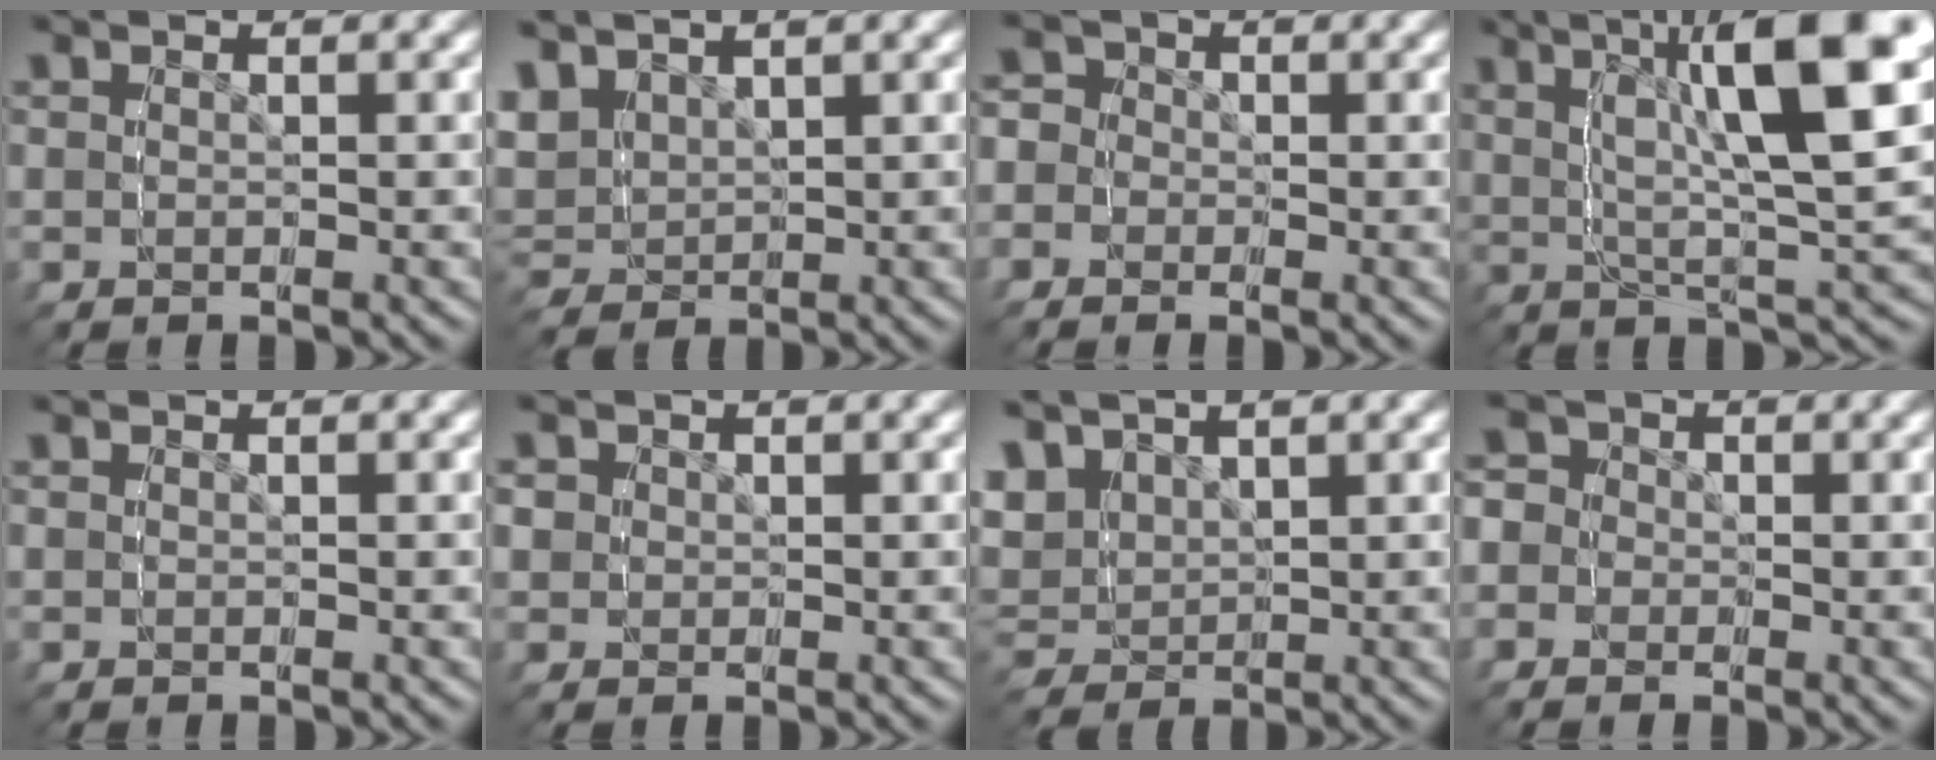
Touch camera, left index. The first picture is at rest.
{"total": 4.4, "force": [1.8, 3.6, 1.8], "torque": [-0.061, 0.003, 0.037]}
{"total": 3.8, "force": [0.1, 3.8, 0.2], "torque": [-0.007, -0.010, -0.001]}
{"total": 8.7, "force": [4.7, -0.1, 7.4], "torque": [-0.111, 0.052, 0.055]}
{"total": 0.0}
{"total": 2.5, "force": [0.8, 2.4, -0.1], "torque": [-0.005, -0.014, 0.019]}
{"total": 5.0, "force": [2.0, 4.3, 1.8], "torque": [-0.063, 0.000, 0.037]}
{"total": 4.3, "force": [0.3, 4.3, 0.2], "torque": [-0.011, -0.010, 0.002]}